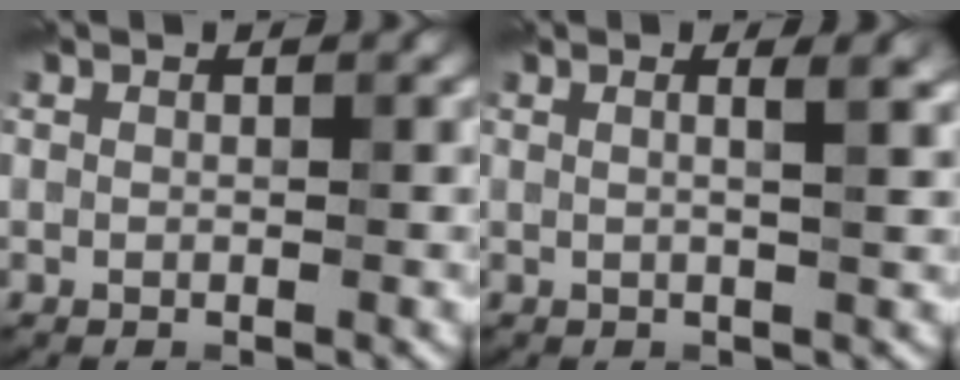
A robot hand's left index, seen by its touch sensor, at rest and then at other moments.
{"total": 3.0, "force": [0.8, 1.1, 2.7], "torque": [-0.029, 0.013, -0.013]}